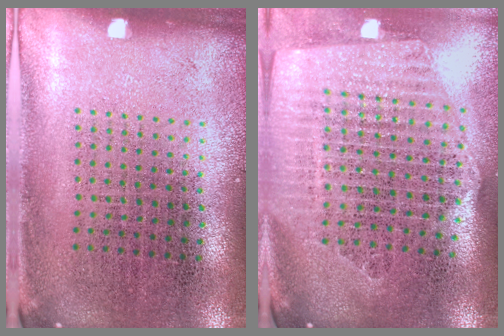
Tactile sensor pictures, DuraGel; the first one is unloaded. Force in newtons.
{"total": 2.5, "press": 2.2, "slide": 1.2}